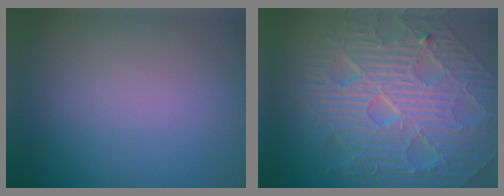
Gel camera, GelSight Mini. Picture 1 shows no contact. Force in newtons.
{"total": 11.7, "press": 7.6, "slide": 8.8}